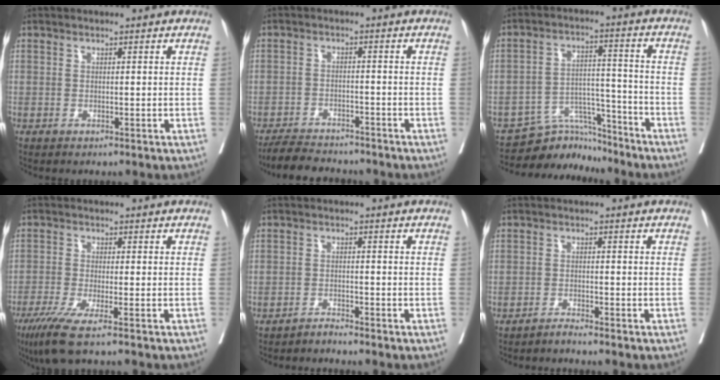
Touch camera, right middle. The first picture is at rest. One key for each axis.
{"total": 7.1, "fx": -6.6, "fy": 1.8, "fz": 2.0, "tx": -0.029, "ty": -0.013, "tz": -0.106}
{"total": 8.3, "fx": -8.1, "fy": 1.9, "fz": -0.4, "tx": 0.008, "ty": 0.033, "tz": -0.142}
{"total": 7.1, "fx": -4.9, "fy": -0.3, "fz": 5.1, "tx": -0.086, "ty": -0.021, "tz": -0.088}
{"total": 1.6, "fx": -1.5, "fy": -0.4, "fz": -0.2, "tx": 0.008, "ty": -0.006, "tz": -0.028}
{"total": 1.4, "fx": -1.4, "fy": -0.4, "fz": 0.1, "tx": 0.000, "ty": -0.003, "tz": -0.026}